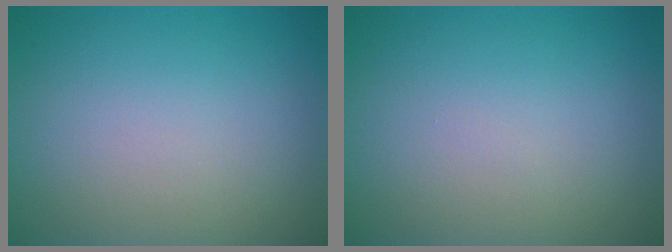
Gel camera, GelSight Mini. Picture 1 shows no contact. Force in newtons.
{"total": 0.0}